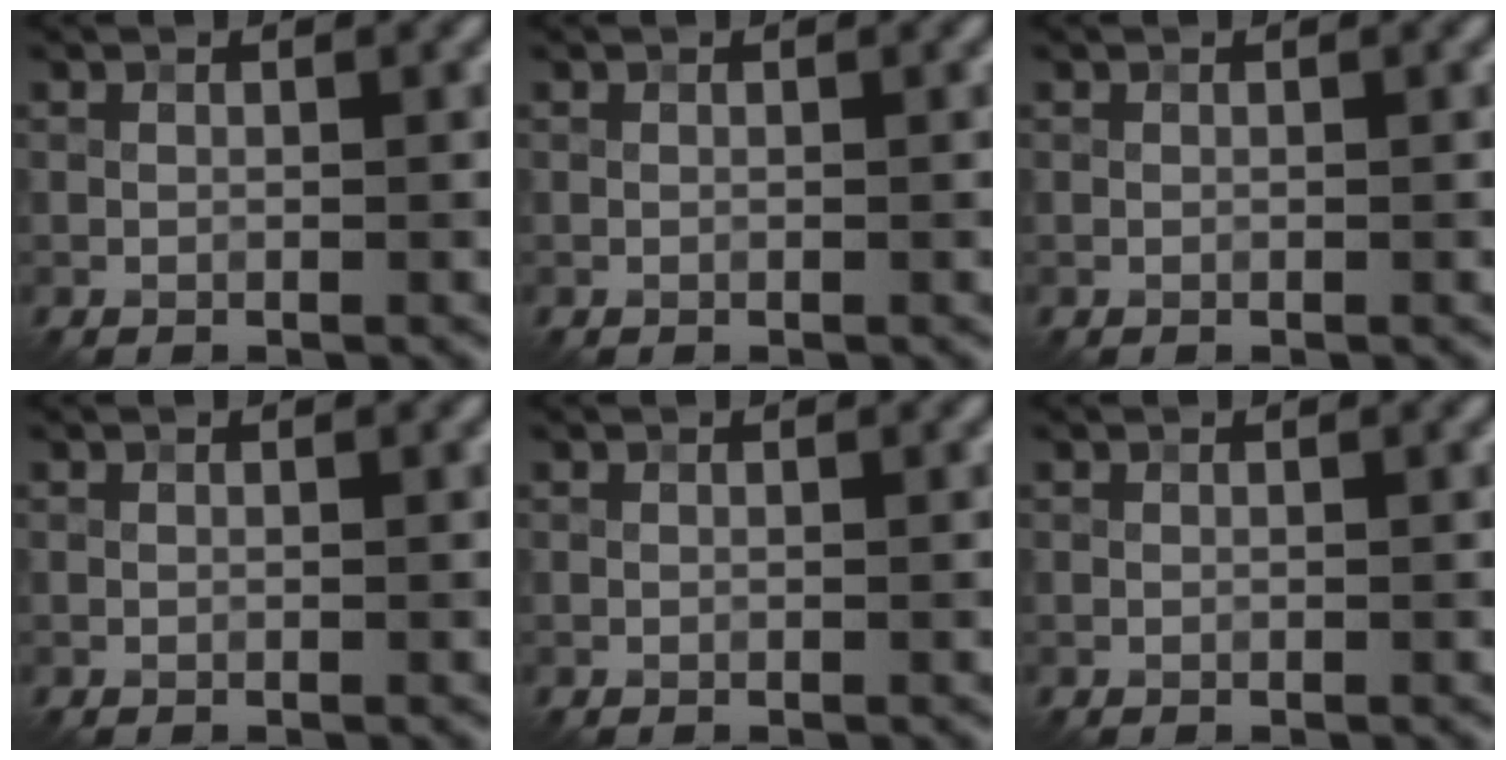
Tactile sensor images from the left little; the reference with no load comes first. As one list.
[{"total": 0.0}, {"total": 0.0}, {"total": 0.0}, {"total": 0.0}, {"total": 0.0}]